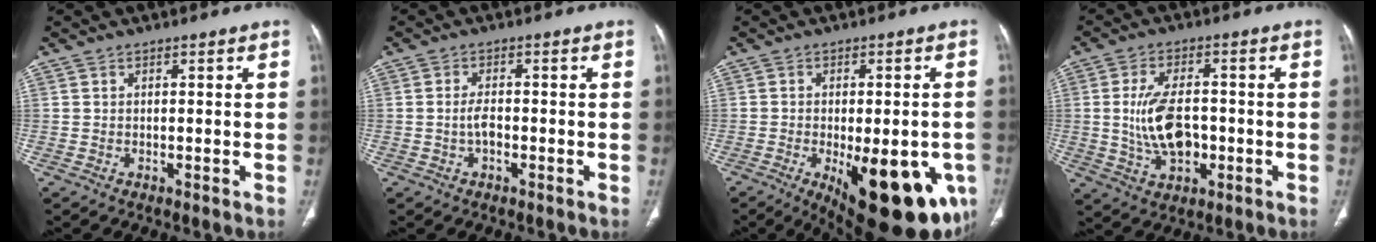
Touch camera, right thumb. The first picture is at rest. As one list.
[{"total": 2.6, "force": [-0.6, 1.2, 2.2], "torque": [-0.046, 0.006, -0.011]}, {"total": 21.7, "force": [-7.8, 9.0, 18.1], "torque": [-0.168, -0.006, -0.083]}, {"total": 10.2, "force": [-0.8, 5.9, 8.3], "torque": [-0.149, 0.006, -0.008]}]